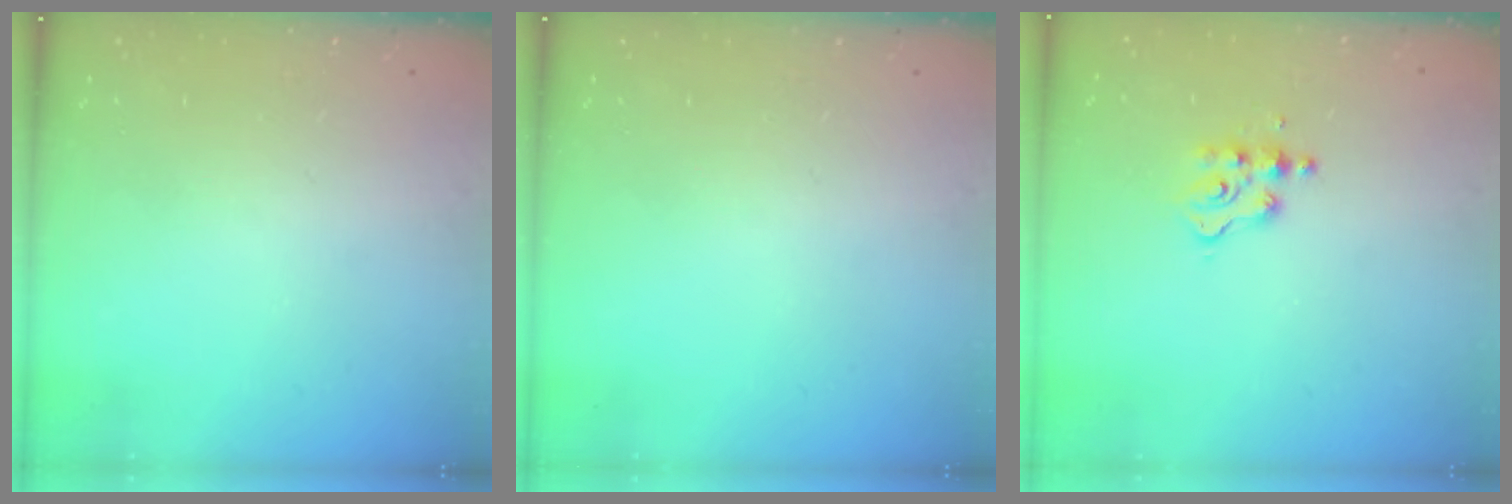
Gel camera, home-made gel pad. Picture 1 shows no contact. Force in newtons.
{"total": 0.0}
{"total": 3.3, "press": 3.2, "slide": 0.5}